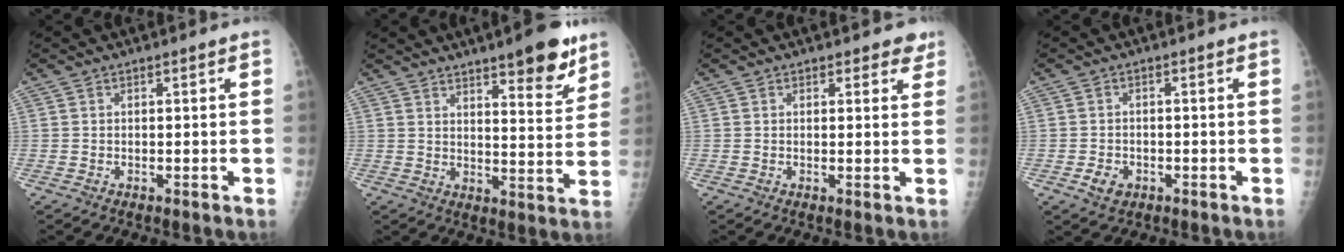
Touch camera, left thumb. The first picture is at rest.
{"total": 11.5, "force": [7.8, 2.9, 8.0], "torque": [-0.081, -0.048, 0.108]}
{"total": 2.8, "force": [2.1, 1.6, 0.8], "torque": [0.021, -0.009, 0.018]}
{"total": 3.1, "force": [-1.3, 2.4, 1.6], "torque": [-0.021, 0.002, -0.017]}